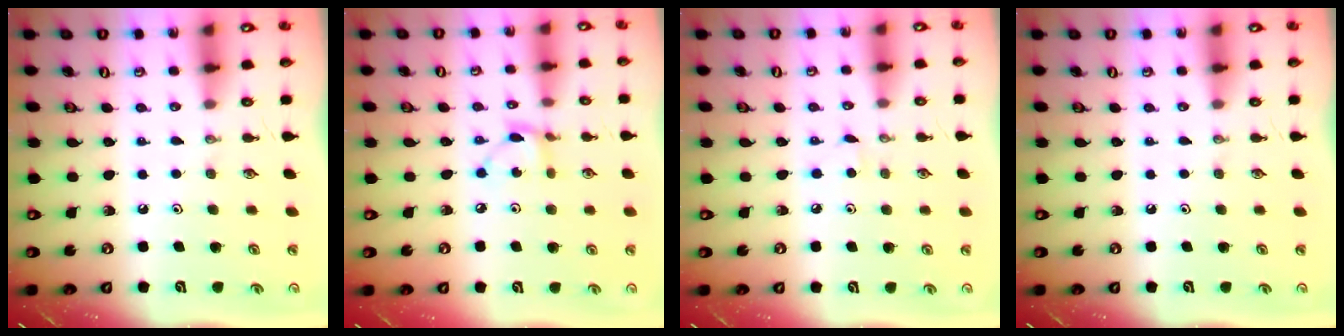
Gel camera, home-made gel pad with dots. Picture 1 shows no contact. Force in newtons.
{"total": 3.4, "press": 3.4, "slide": 0.1}
{"total": 2.9, "press": 2.9, "slide": 0.4}
{"total": 0.0}